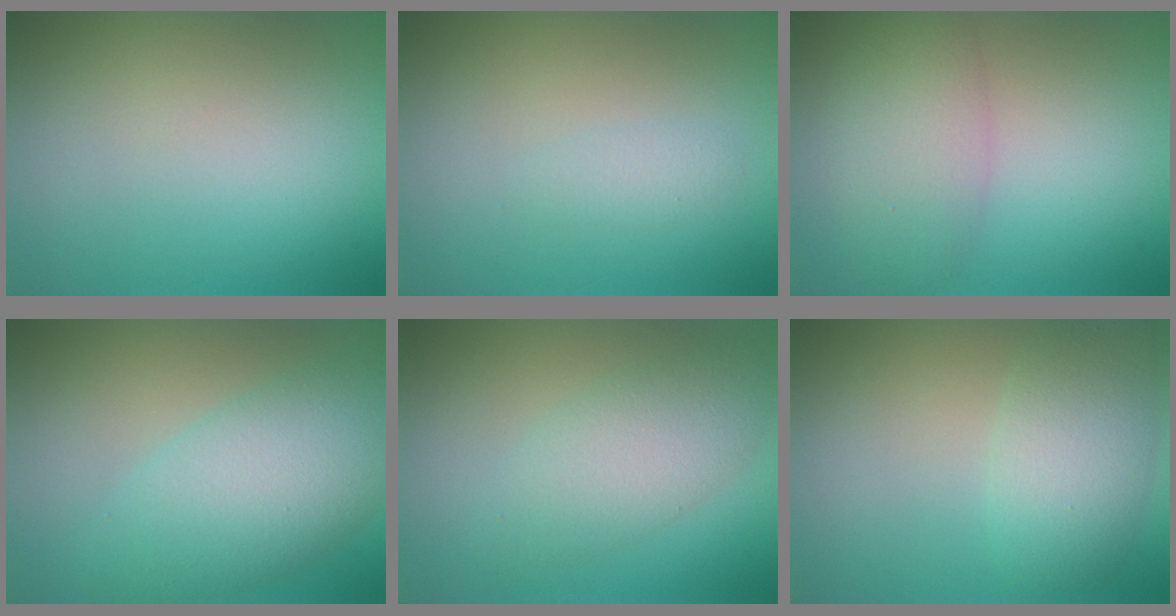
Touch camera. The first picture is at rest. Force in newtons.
{"total": 1.1, "press": 1.0, "slide": 0.1}
{"total": 4.8, "press": 4.8, "slide": 0.3}
{"total": 7.2, "press": 7.2, "slide": 0.2}
{"total": 4.4, "press": 4.4, "slide": 0.2}
{"total": 4.4, "press": 4.4, "slide": 0.1}